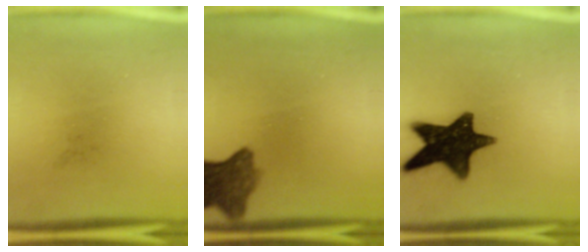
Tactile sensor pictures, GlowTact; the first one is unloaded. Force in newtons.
{"total": 7.7}
{"total": 14.9}